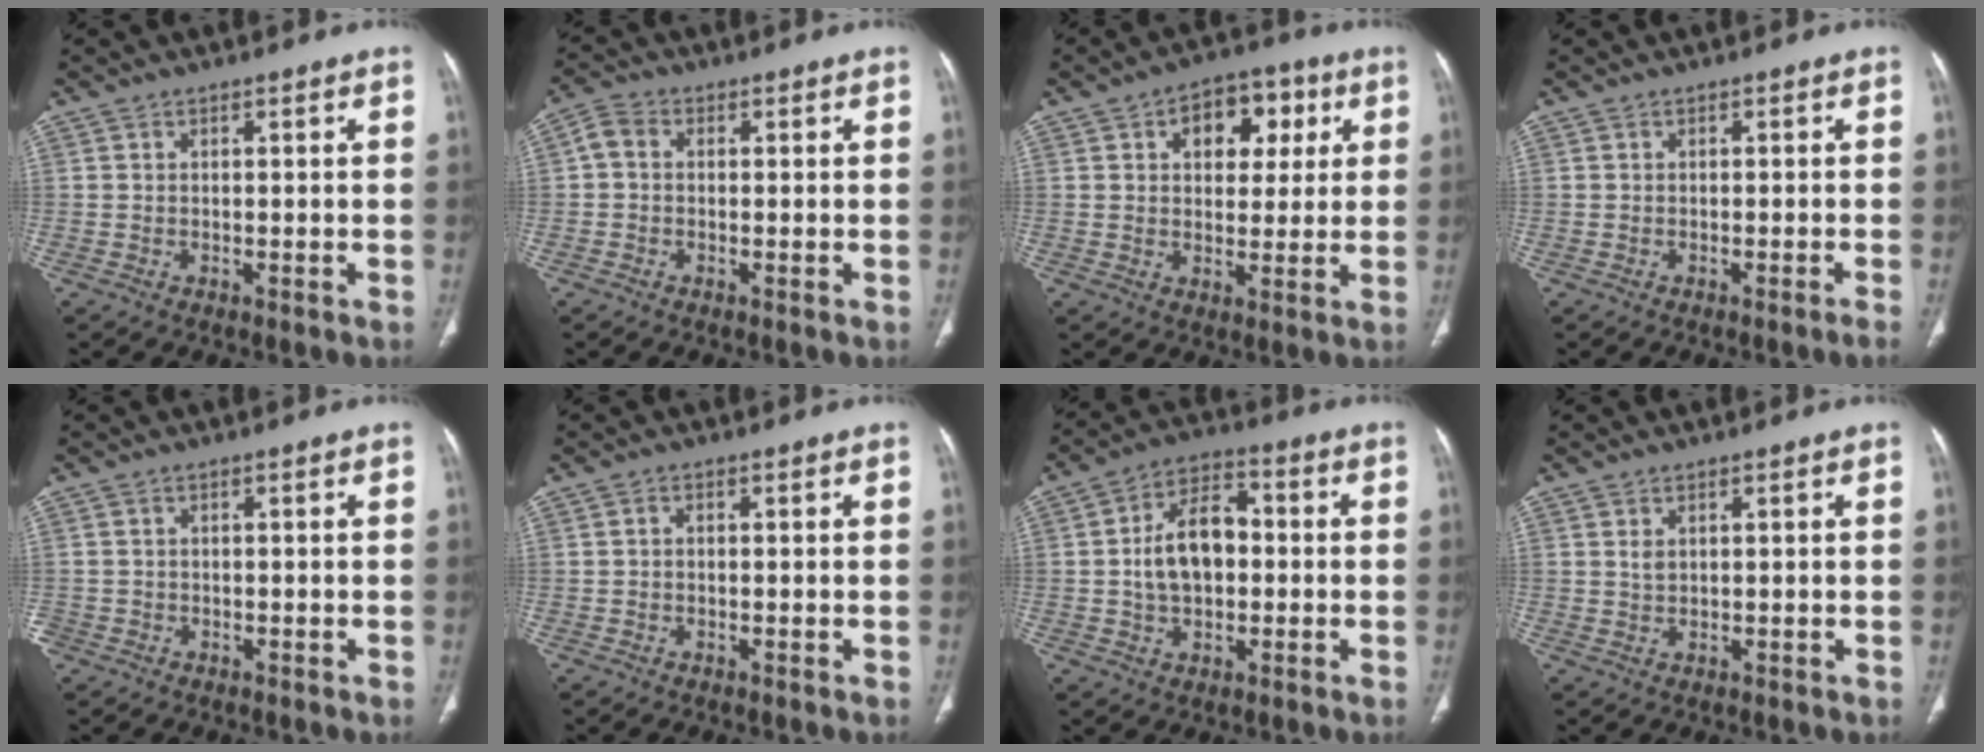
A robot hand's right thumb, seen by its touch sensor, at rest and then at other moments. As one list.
[{"total": 3.2, "force": [0.3, 2.5, 2.0], "torque": [-0.037, 0.008, -0.006]}, {"total": 10.3, "force": [3.6, 6.8, 6.9], "torque": [-0.049, 0.002, 0.047]}, {"total": 1.2, "force": [-0.9, -0.4, 0.7], "torque": [-0.016, 0.004, -0.010]}, {"total": 1.7, "force": [-0.8, 1.4, 0.2], "torque": [-0.001, 0.005, -0.017]}, {"total": 0.6, "force": [-0.1, 0.5, 0.4], "torque": [-0.007, 0.002, -0.005]}, {"total": 11.3, "force": [-0.1, 7.3, 8.6], "torque": [-0.135, 0.027, -0.007]}, {"total": 1.5, "force": [0.7, 0.9, 1.1], "torque": [-0.020, 0.001, 0.018]}]